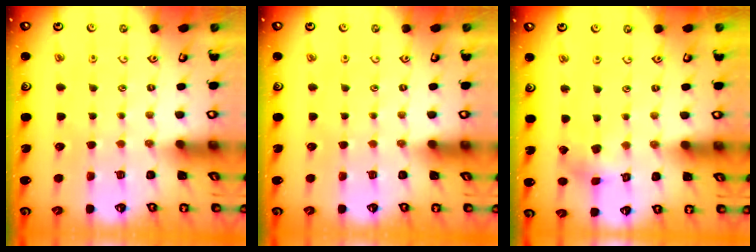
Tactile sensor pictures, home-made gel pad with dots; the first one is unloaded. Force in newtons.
{"total": 0.0}
{"total": 2.5, "press": 2.5, "slide": 0.3}